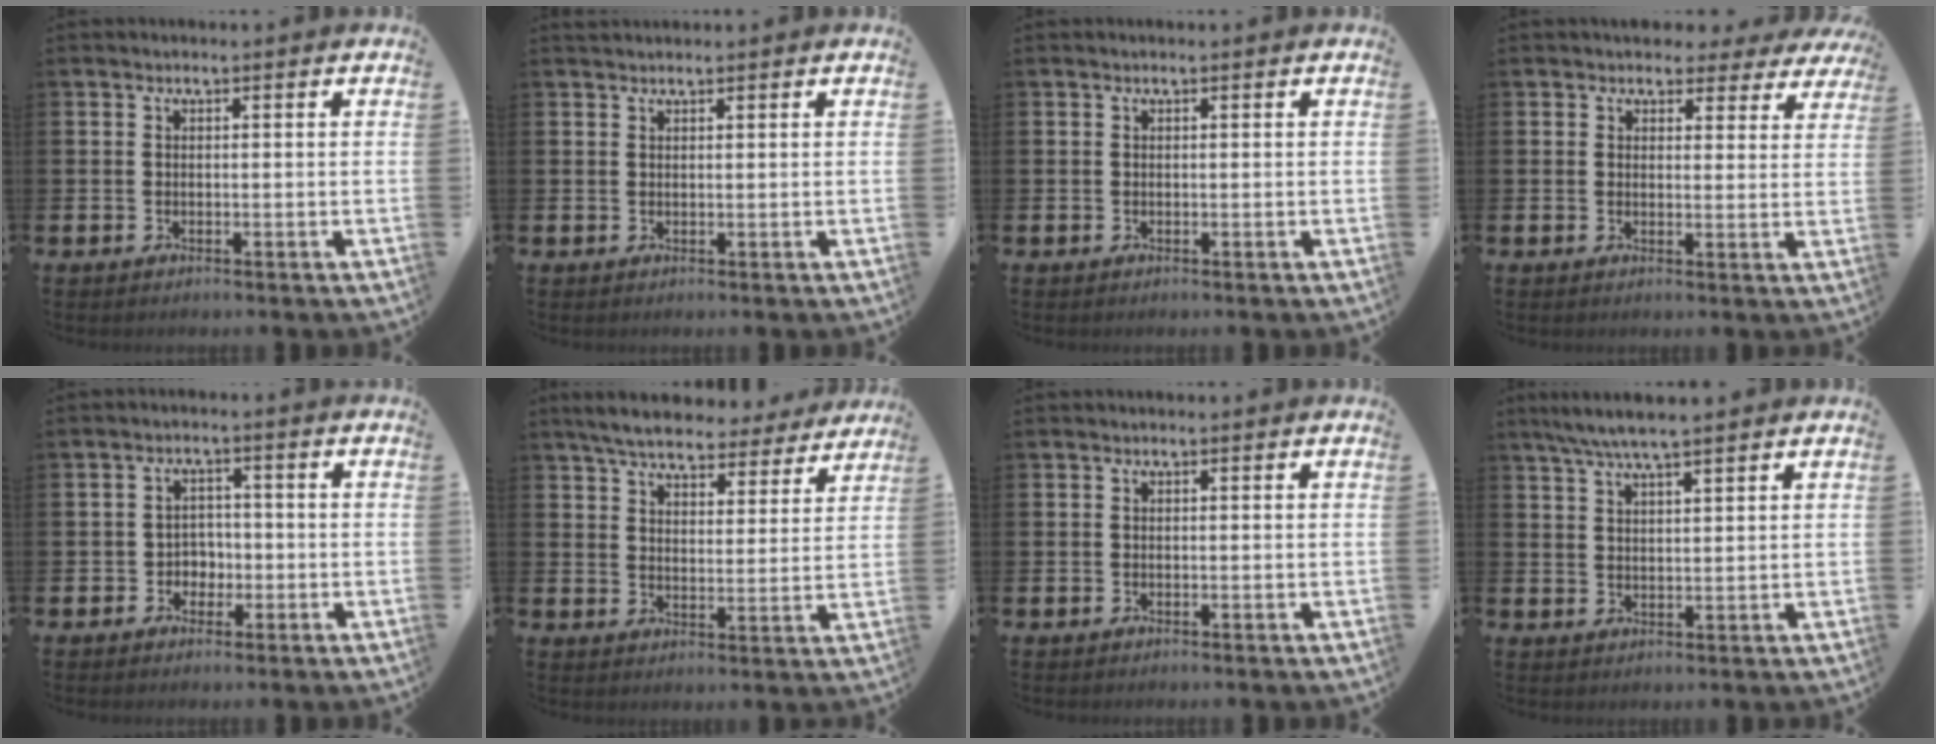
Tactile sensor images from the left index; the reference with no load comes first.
{"total": 0.9, "force": [0.9, 0.2, 0.1], "torque": [0.006, -0.001, 0.015]}
{"total": 0.0}
{"total": 3.2, "force": [2.7, 1.6, 0.3], "torque": [0.001, -0.015, 0.045]}
{"total": 2.6, "force": [-1.0, 2.3, 0.8], "torque": [-0.023, 0.007, -0.025]}
{"total": 6.3, "force": [6.0, 1.2, 1.6], "torque": [-0.053, -0.034, 0.105]}
{"total": 0.0}
{"total": 5.3, "force": [4.6, 0.4, 2.5], "torque": [-0.066, -0.007, 0.085]}